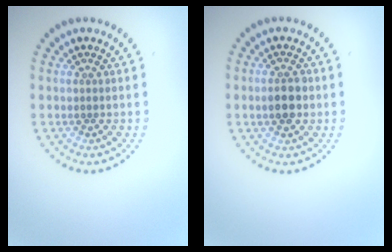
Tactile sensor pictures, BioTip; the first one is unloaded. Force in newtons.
{"total": 2.5, "press": 2.4, "slide": 0.3}